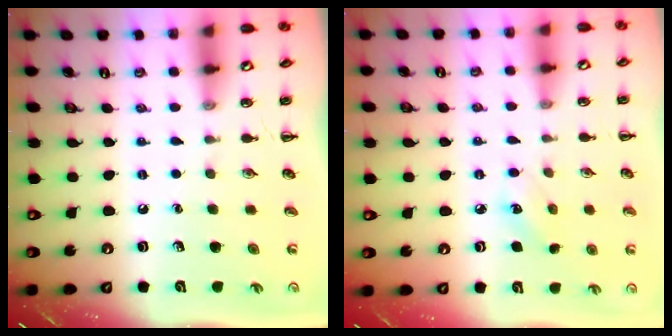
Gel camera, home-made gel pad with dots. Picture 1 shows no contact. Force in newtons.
{"total": 5.1, "press": 5.0, "slide": 1.0}